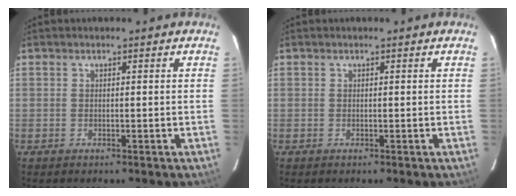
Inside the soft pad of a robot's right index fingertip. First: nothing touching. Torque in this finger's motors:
{"motor_torque": [0.18, 0.06, -0.03, 0.01]}